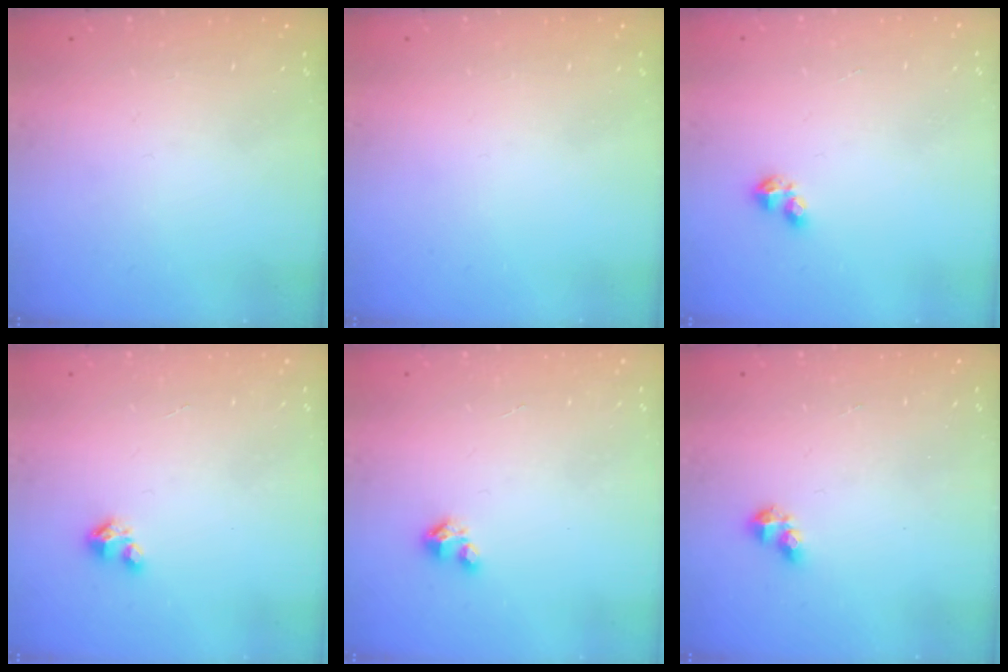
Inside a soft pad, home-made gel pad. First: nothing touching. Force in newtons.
{"total": 0.0}
{"total": 3.3, "press": 3.2, "slide": 0.7}
{"total": 1.6, "press": 1.6, "slide": 0.1}
{"total": 1.6, "press": 1.6, "slide": 0.1}
{"total": 2.9, "press": 2.9, "slide": 0.3}